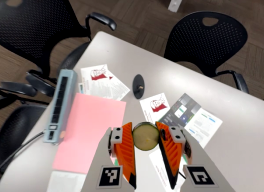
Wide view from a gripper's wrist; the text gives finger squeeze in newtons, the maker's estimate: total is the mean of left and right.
{"total": 12.1, "left": 12.0, "right": 12.3}